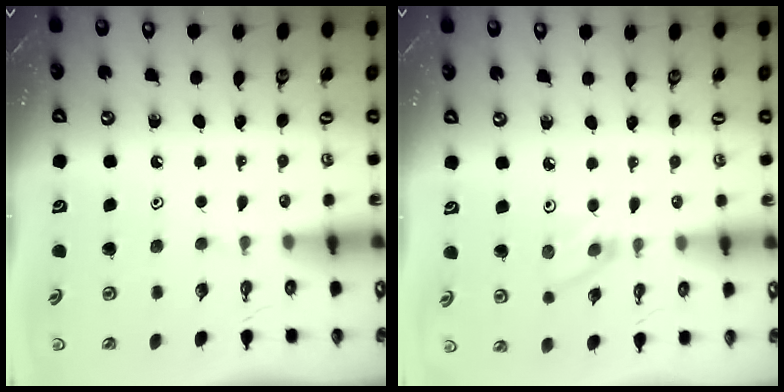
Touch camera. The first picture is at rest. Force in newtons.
{"total": 3.0, "press": 3.0, "slide": 0.4}